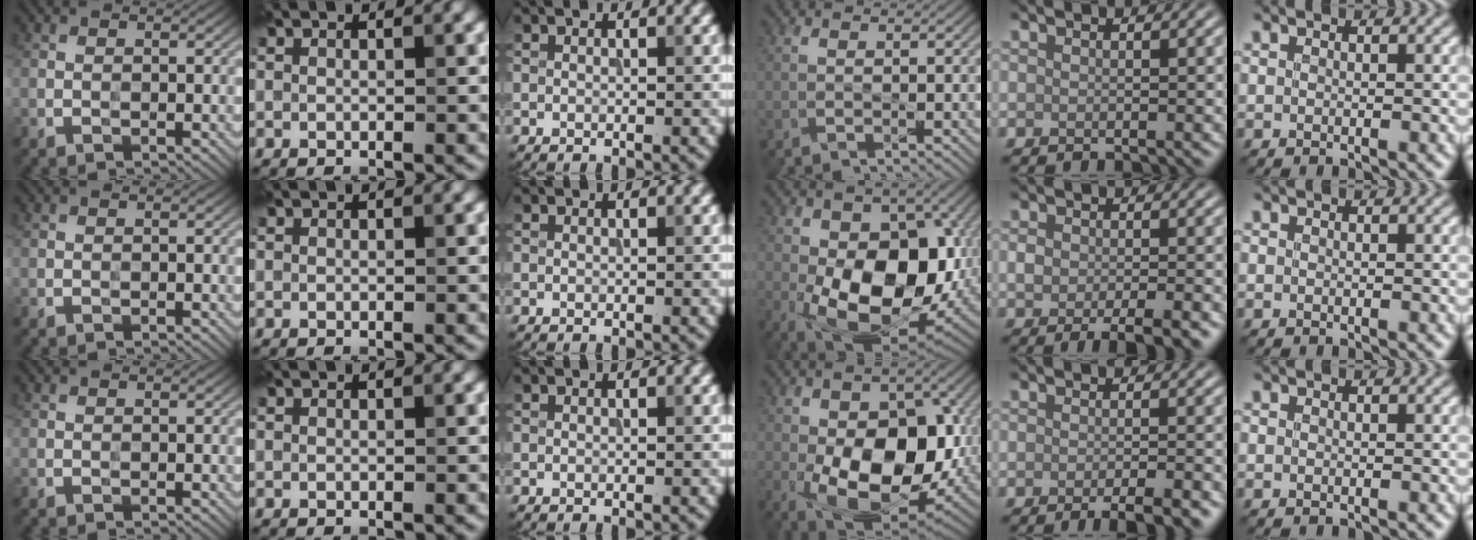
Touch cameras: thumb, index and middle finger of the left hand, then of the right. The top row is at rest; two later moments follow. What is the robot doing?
{"motion": "wipe", "object": "measuring cup"}